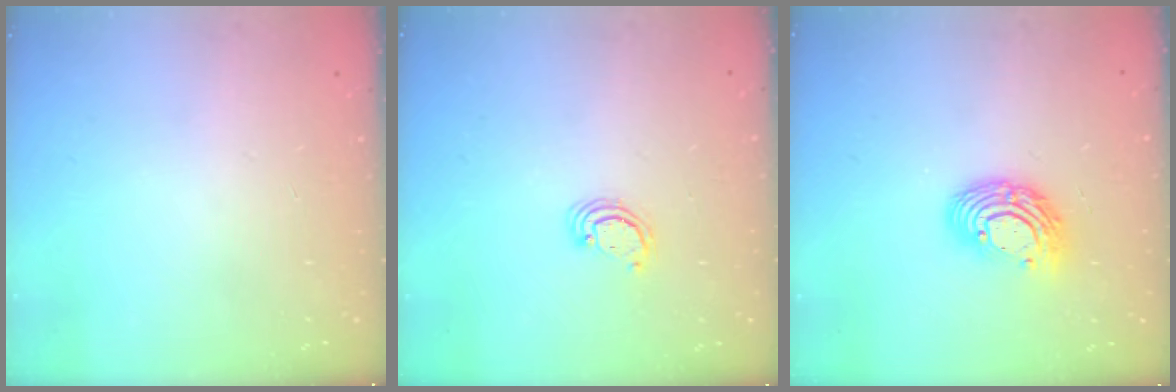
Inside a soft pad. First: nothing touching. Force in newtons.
{"total": 2.6, "press": 2.5, "slide": 0.3}
{"total": 11.3, "press": 11.2, "slide": 1.1}